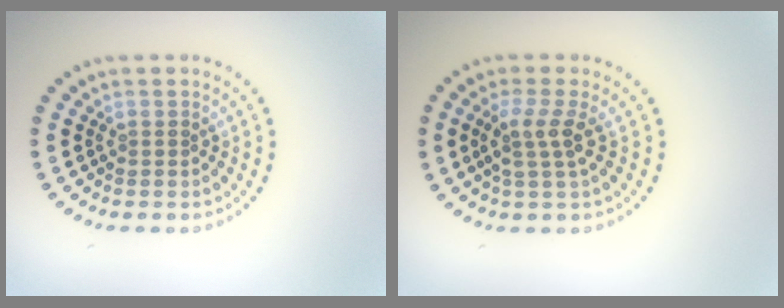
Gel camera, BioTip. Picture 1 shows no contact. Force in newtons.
{"total": 2.5, "press": 1.9, "slide": 1.6}